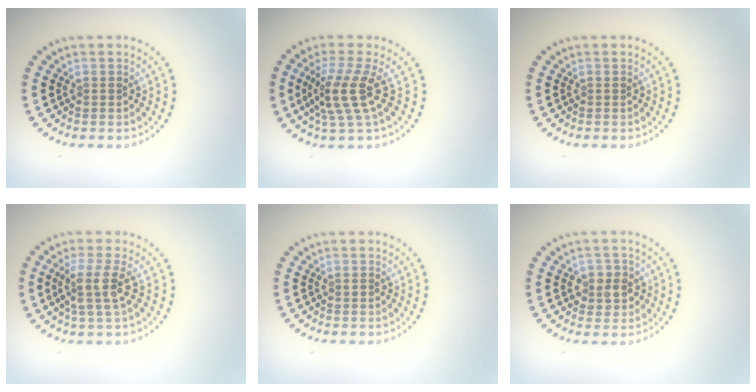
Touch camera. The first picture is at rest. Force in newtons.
{"total": 3.9, "press": 2.9, "slide": 2.6}
{"total": 0.0}
{"total": 3.1, "press": 2.3, "slide": 2.0}
{"total": 0.5, "press": 0.5, "slide": 0.2}
{"total": 2.2, "press": 2.1, "slide": 0.6}